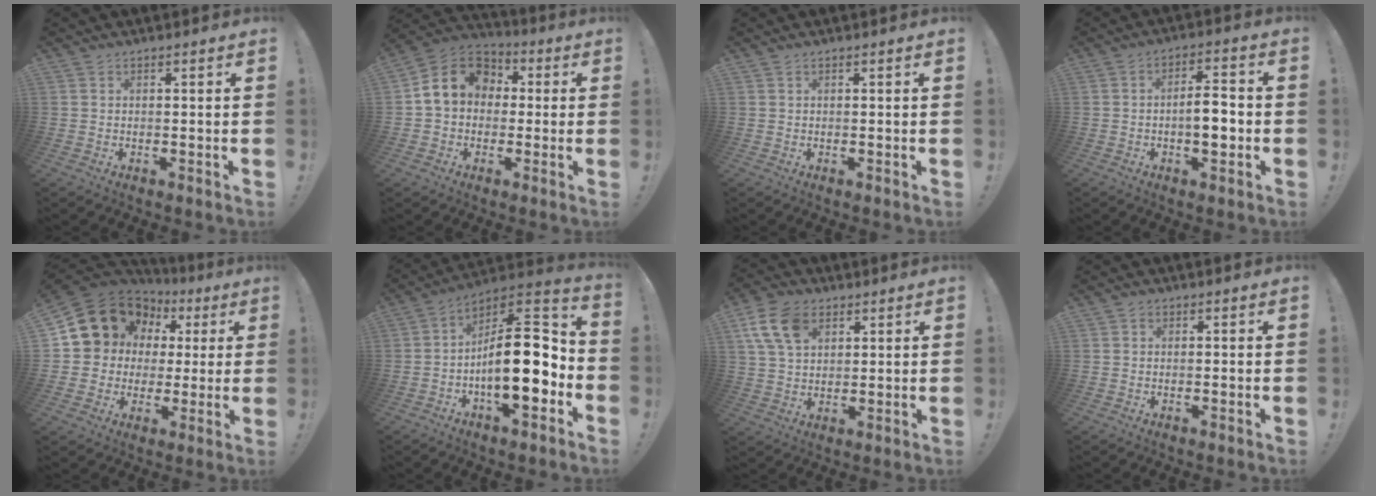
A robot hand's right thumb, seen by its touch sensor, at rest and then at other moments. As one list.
[{"total": 12.7, "force": [2.3, 10.4, 6.9], "torque": [-0.101, 0.008, 0.048]}, {"total": 0.0}, {"total": 7.6, "force": [-1.8, 2.9, 6.8], "torque": [-0.097, 0.010, -0.034]}, {"total": 13.2, "force": [6.4, 10.9, 4.1], "torque": [-0.061, -0.041, 0.141]}, {"total": 20.5, "force": [-2.9, 8.8, 18.3], "torque": [-0.281, 0.012, -0.043]}, {"total": 12.3, "force": [5.5, 8.1, 7.4], "torque": [-0.143, -0.011, 0.109]}, {"total": 0.5, "force": [-0.2, 0.4, 0.2], "torque": [-0.004, 0.002, -0.004]}]